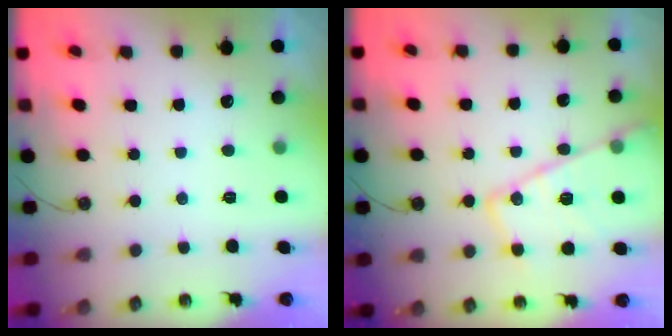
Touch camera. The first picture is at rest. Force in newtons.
{"total": 18.1, "press": 18.0, "slide": 1.7}